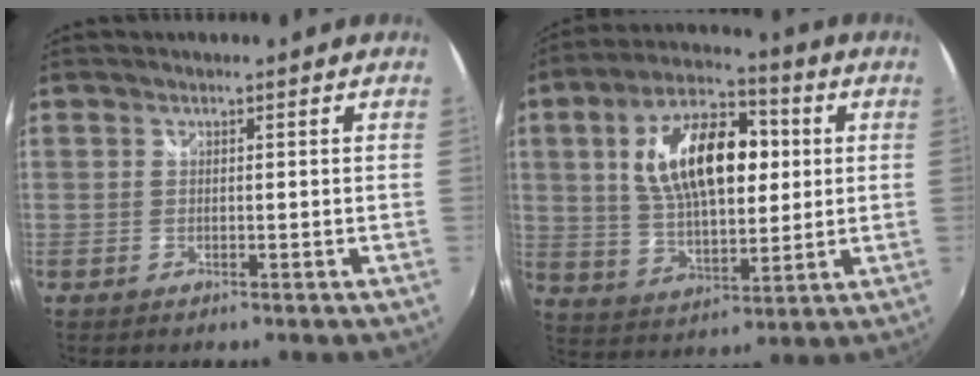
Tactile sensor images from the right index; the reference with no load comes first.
{"total": 18.0, "force": [3.6, 9.1, 15.1], "torque": [-0.268, 0.025, 0.066]}